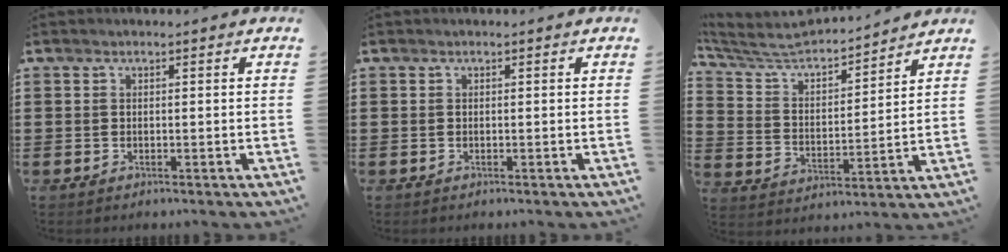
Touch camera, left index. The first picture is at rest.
{"total": 0.0}
{"total": 4.9, "force": [4.6, 1.2, 1.3], "torque": [-0.052, -0.037, 0.071]}